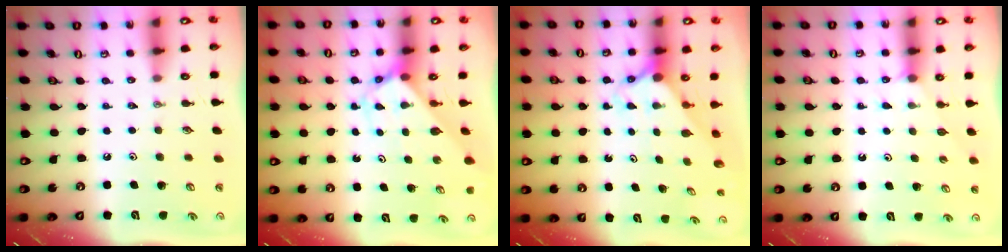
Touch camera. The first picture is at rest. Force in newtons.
{"total": 2.9, "press": 2.9, "slide": 0.3}
{"total": 2.2, "press": 2.2, "slide": 0.2}
{"total": 2.5, "press": 2.5, "slide": 0.3}